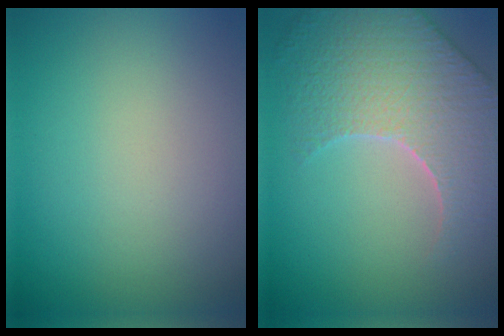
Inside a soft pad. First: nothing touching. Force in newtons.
{"total": 7.8, "press": 5.8, "slide": 5.2}